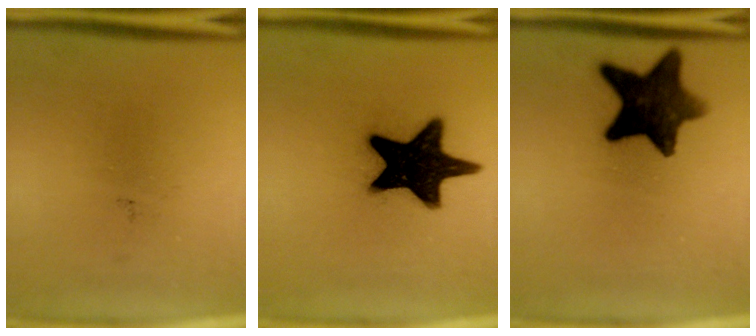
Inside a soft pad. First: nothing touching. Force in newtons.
{"total": 18.7}
{"total": 12.4}